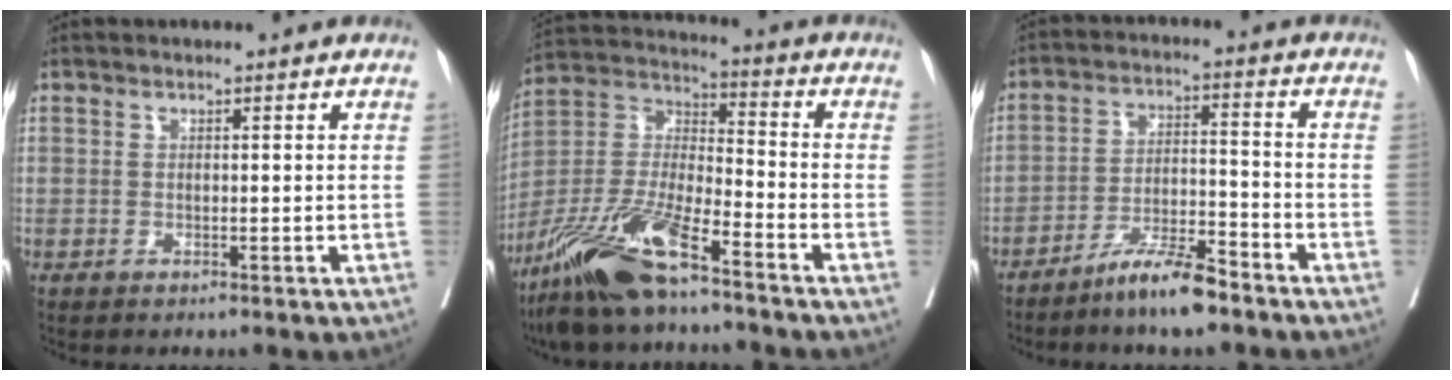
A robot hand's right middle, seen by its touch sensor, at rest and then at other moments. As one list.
[{"total": 15.5, "force": [-10.9, 2.5, 10.8], "torque": [-0.230, -0.014, -0.204]}, {"total": 7.5, "force": [-6.0, 0.7, 4.4], "torque": [-0.080, -0.007, -0.114]}]